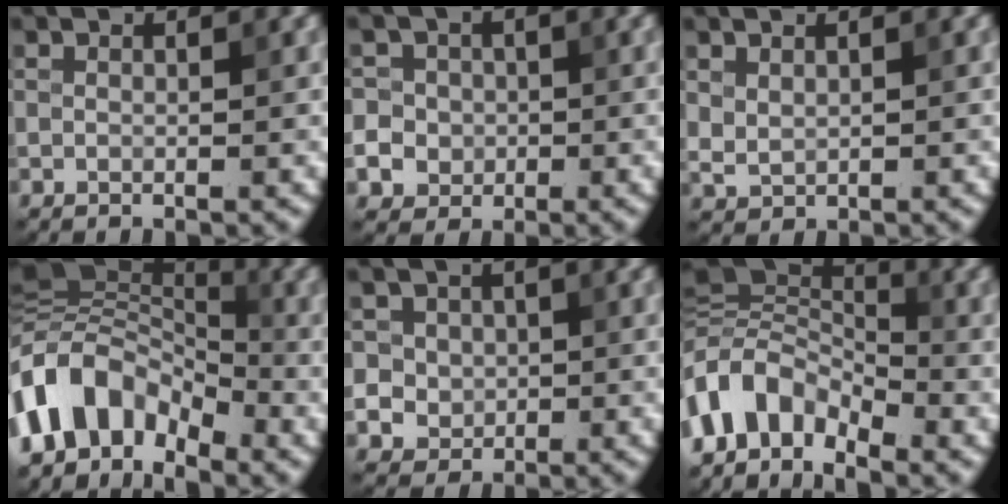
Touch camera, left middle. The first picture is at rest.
{"total": 8.3, "force": [-1.4, 7.9, 2.0], "torque": [-0.057, 0.005, -0.041]}
{"total": 1.3, "force": [0.7, 0.8, 0.7], "torque": [-0.015, -0.002, 0.020]}
{"total": 8.2, "force": [-4.8, 4.7, 4.7], "torque": [-0.073, 0.013, -0.105]}
{"total": 5.0, "force": [0.8, 4.7, 1.6], "torque": [-0.032, 0.026, 0.003]}
{"total": 6.7, "force": [-4.1, 3.6, 3.8], "torque": [-0.062, 0.010, -0.091]}